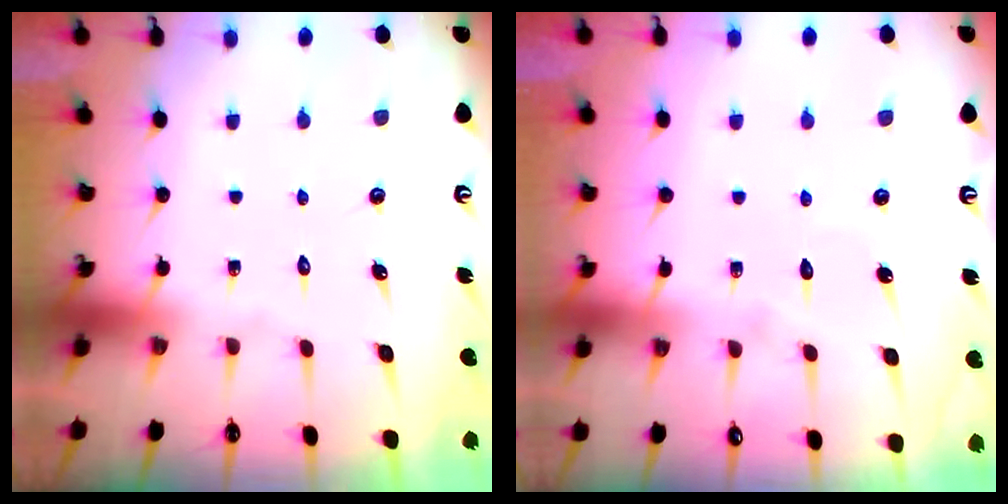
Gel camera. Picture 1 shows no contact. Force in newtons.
{"total": 4.0, "press": 3.9, "slide": 0.3}